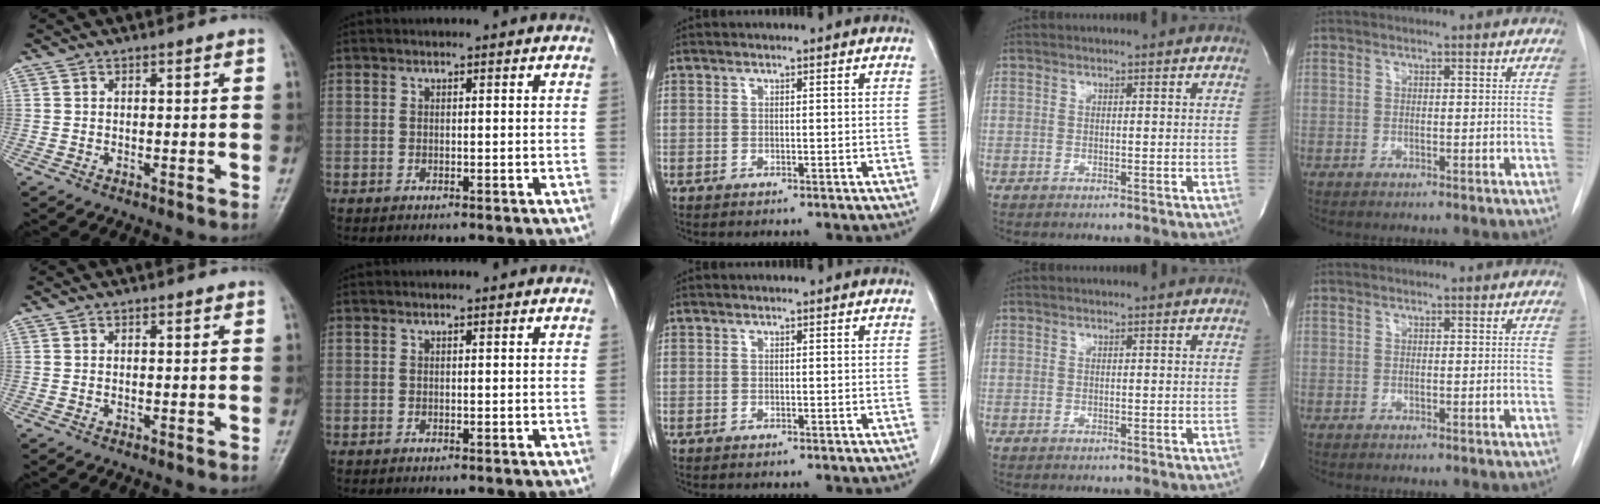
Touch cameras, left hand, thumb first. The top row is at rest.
{}